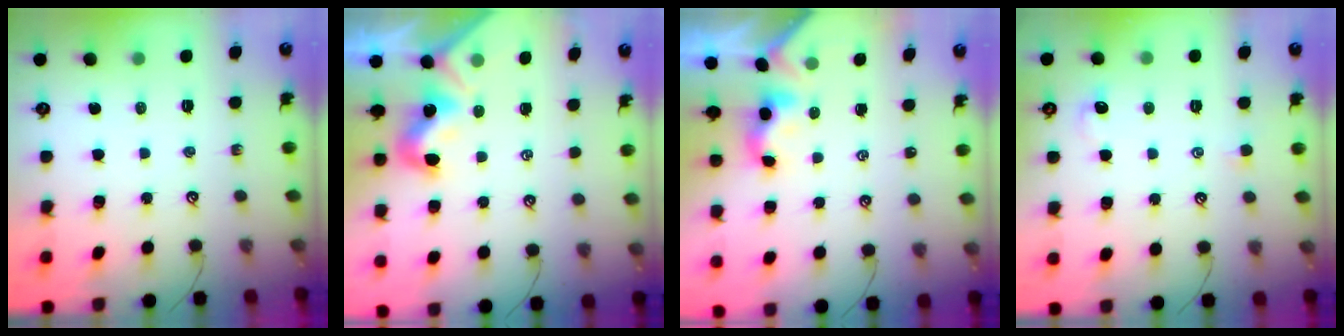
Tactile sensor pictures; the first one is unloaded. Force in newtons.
{"total": 1.9, "press": 1.8, "slide": 0.3}
{"total": 0.9, "press": 0.9, "slide": 0.3}
{"total": 0.6, "press": 0.1, "slide": 0.6}